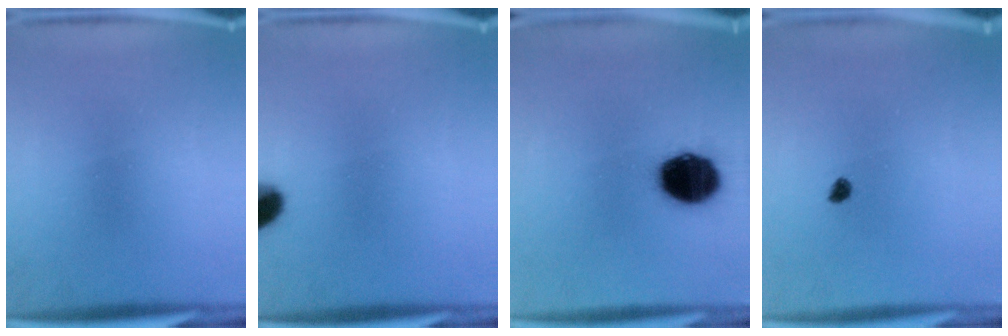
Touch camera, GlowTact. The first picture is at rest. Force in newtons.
{"total": 7.0}
{"total": 15.9}
{"total": 1.3}